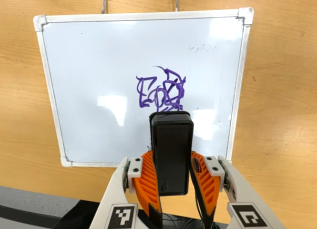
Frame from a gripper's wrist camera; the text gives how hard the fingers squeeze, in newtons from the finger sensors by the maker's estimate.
{"total": 8.1, "left": 7.0, "right": 9.2}